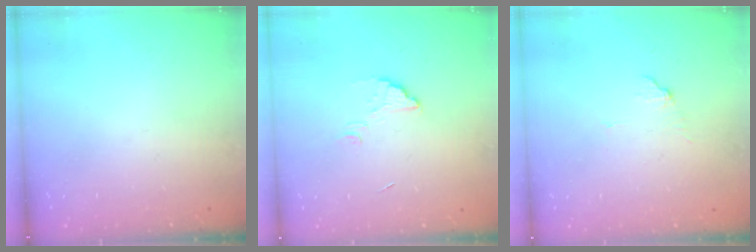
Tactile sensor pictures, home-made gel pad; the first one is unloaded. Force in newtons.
{"total": 3.3, "press": 3.3, "slide": 0.3}
{"total": 5.9, "press": 5.9, "slide": 0.3}